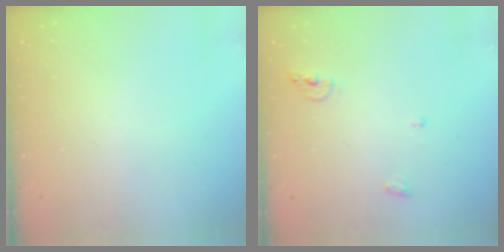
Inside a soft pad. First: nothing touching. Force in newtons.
{"total": 5.7, "press": 5.7, "slide": 1.0}